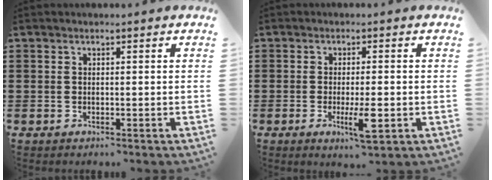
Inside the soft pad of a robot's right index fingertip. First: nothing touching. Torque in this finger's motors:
{"motor_torque": [1.29, -0.16, 0.17, 0.07]}